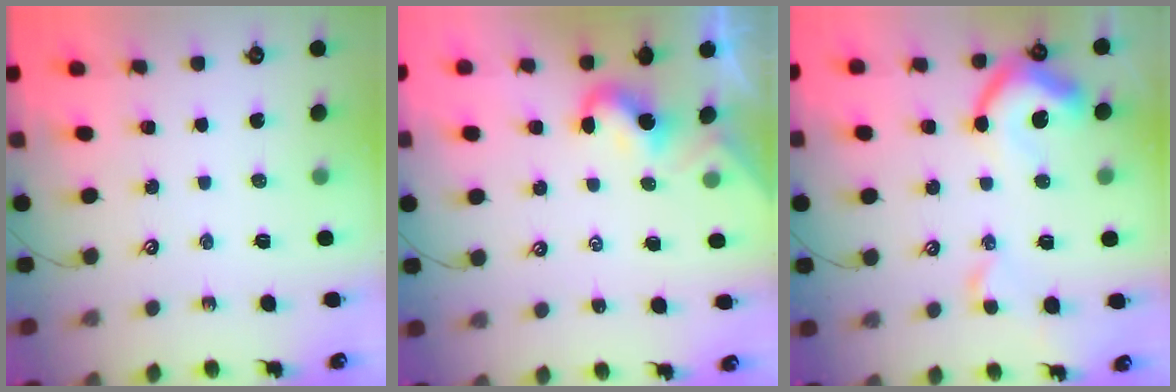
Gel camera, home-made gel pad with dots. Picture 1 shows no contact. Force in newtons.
{"total": 0.5, "press": 0.4, "slide": 0.3}
{"total": 9.9, "press": 9.7, "slide": 1.6}